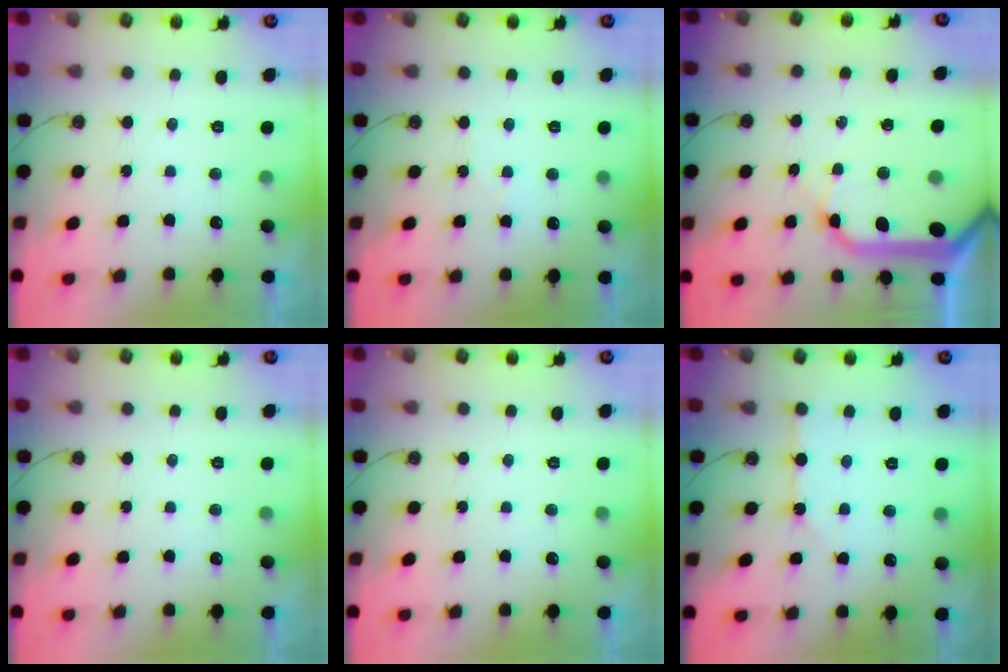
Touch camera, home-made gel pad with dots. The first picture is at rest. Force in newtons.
{"total": 4.5, "press": 4.4, "slide": 0.8}
{"total": 17.2, "press": 17.0, "slide": 2.7}
{"total": 0.0}
{"total": 0.0}
{"total": 1.8, "press": 1.8, "slide": 0.1}